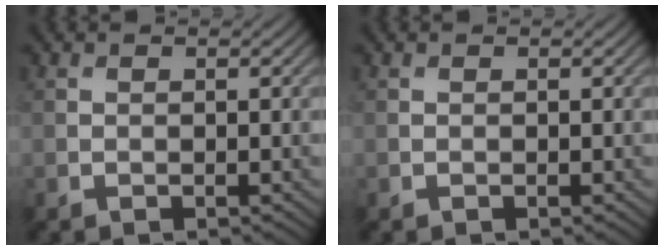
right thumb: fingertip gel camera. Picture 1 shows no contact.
{"total": 0.0}